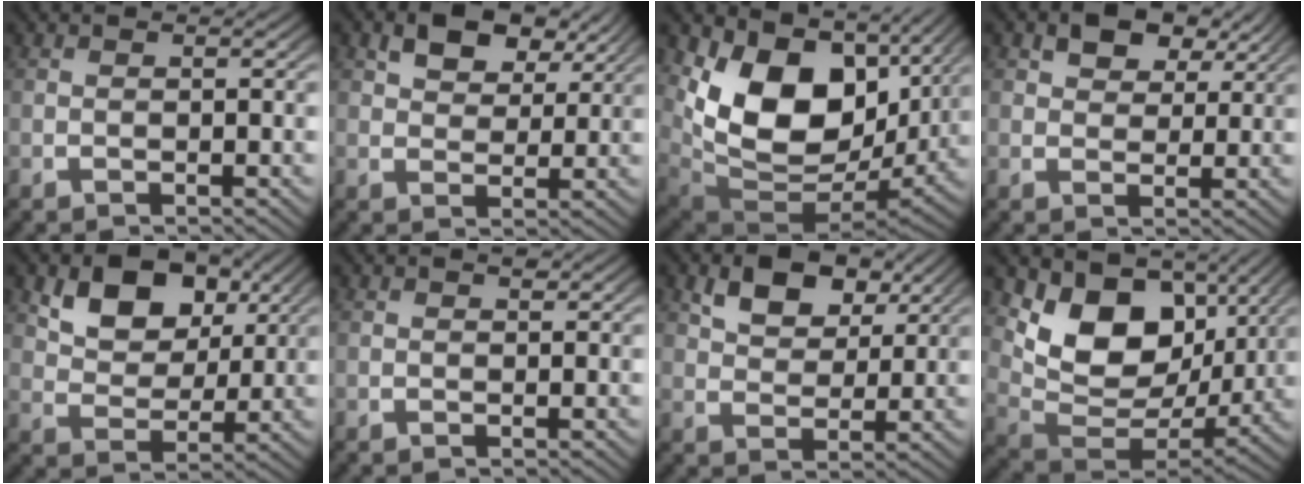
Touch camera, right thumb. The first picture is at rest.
{"total": 5.1, "force": [3.3, 2.7, 2.8], "torque": [-0.046, 0.003, 0.056]}
{"total": 14.9, "force": [1.3, 9.7, 11.2], "torque": [-0.247, -0.045, 0.044]}
{"total": 4.4, "force": [2.9, 2.4, 2.3], "torque": [-0.036, 0.002, 0.049]}
{"total": 7.3, "force": [3.4, 4.7, 4.5], "torque": [-0.084, -0.003, 0.060]}
{"total": 0.6, "force": [0.5, 0.2, 0.2], "torque": [0.001, -0.001, 0.008]}
{"total": 5.6, "force": [3.3, 3.2, 3.3], "torque": [-0.059, -0.003, 0.060]}
{"total": 13.0, "force": [1.7, 9.0, 9.2], "torque": [-0.191, -0.036, 0.037]}